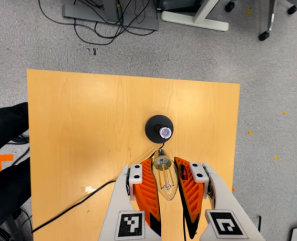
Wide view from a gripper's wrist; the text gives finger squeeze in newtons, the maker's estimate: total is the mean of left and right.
{"total": 23.4, "left": 26.2, "right": 20.7}